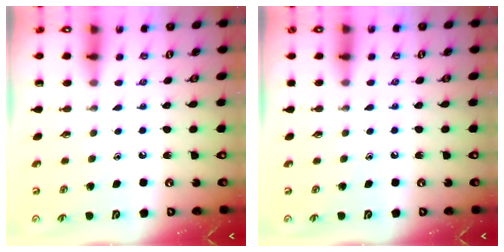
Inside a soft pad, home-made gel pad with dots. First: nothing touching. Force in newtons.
{"total": 2.7, "press": 2.7, "slide": 0.5}